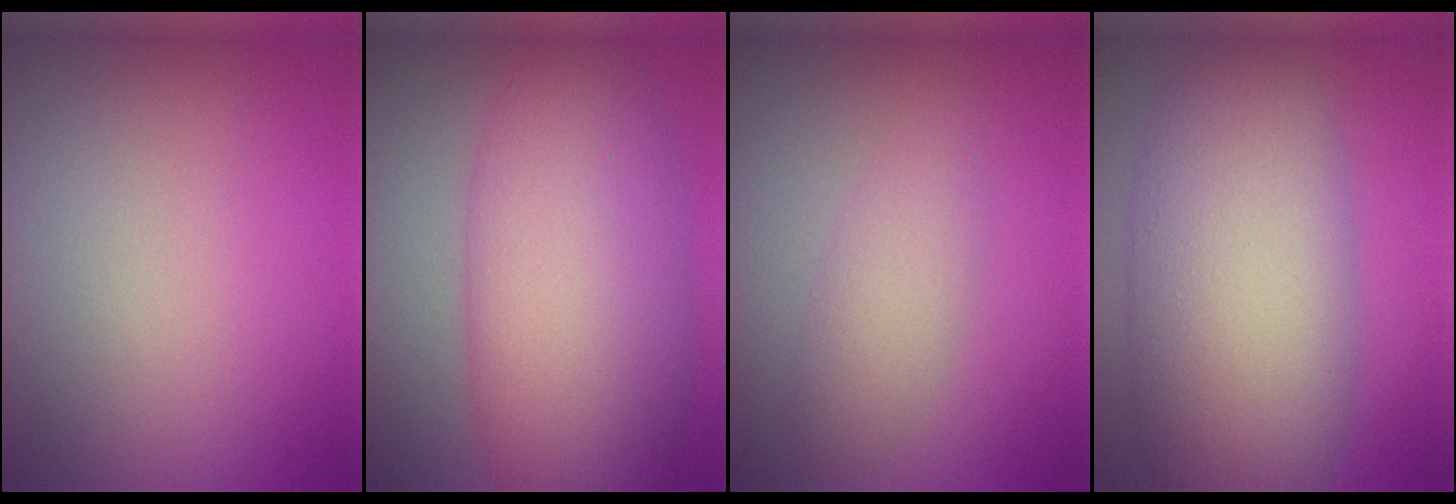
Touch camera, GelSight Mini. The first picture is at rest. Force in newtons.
{"total": 11.5, "press": 11.5, "slide": 0.2}
{"total": 2.4, "press": 2.4, "slide": 0.1}
{"total": 10.9, "press": 10.9, "slide": 0.3}